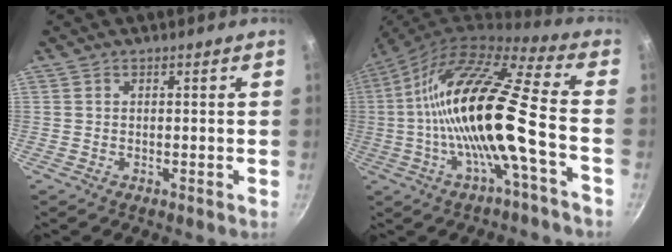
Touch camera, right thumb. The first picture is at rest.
{"total": 18.4, "force": [-4.2, 2.7, 17.7], "torque": [-0.314, 0.035, -0.089]}